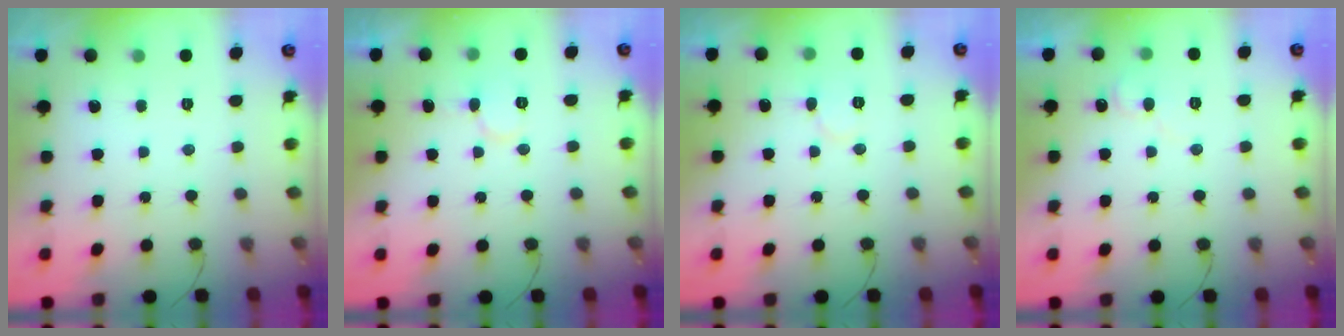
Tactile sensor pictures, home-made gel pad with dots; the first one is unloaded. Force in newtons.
{"total": 7.0, "press": 7.0, "slide": 0.6}
{"total": 5.2, "press": 5.2, "slide": 0.5}
{"total": 4.4, "press": 4.4, "slide": 0.4}